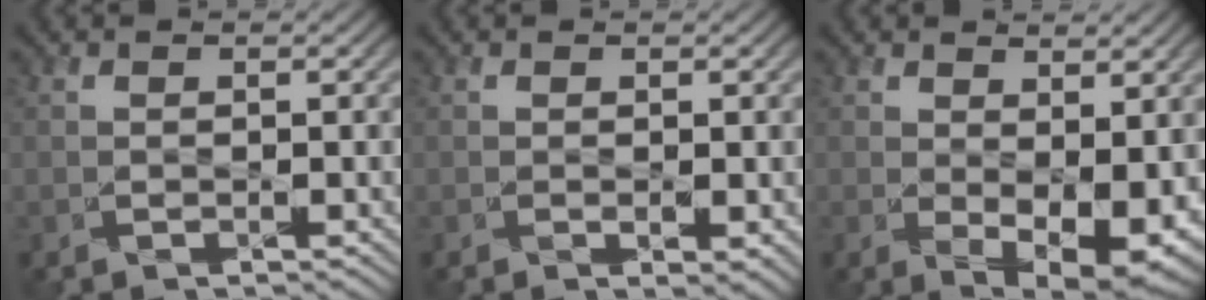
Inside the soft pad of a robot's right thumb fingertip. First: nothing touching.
{"total": 1.1, "force": [0.0, 0.3, 1.0], "torque": [-0.019, -0.007, 0.002]}
{"total": 6.8, "force": [0.1, 3.4, 5.8], "torque": [-0.103, -0.023, 0.016]}